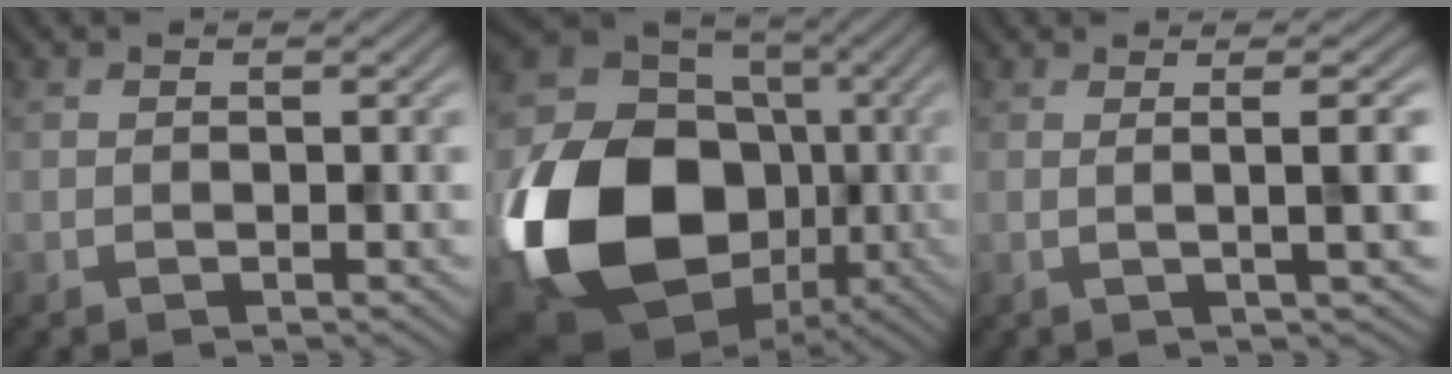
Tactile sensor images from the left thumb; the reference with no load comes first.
{"total": 19.1, "force": [-4.0, 15.1, 10.9], "torque": [-0.248, -0.044, -0.068]}
{"total": 4.7, "force": [0.4, 0.8, 4.6], "torque": [-0.066, 0.012, 0.004]}